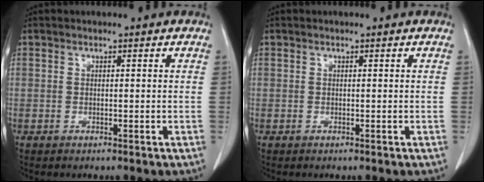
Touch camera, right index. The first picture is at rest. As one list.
[{"total": 0.0}]